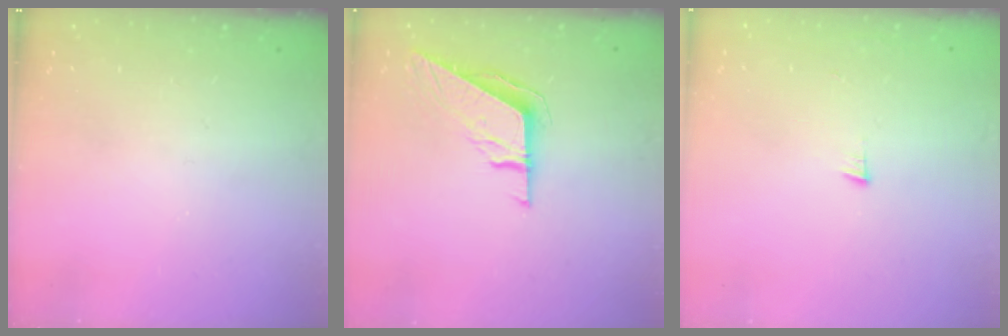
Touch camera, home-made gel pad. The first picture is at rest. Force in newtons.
{"total": 8.6, "press": 8.6, "slide": 0.2}
{"total": 3.2, "press": 3.2, "slide": 0.4}